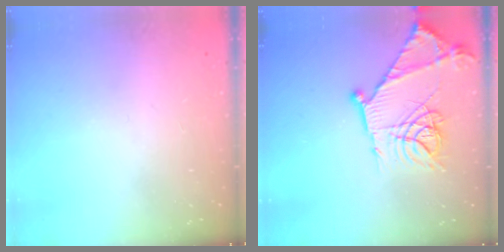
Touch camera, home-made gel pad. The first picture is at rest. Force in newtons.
{"total": 16.5, "press": 16.4, "slide": 1.1}